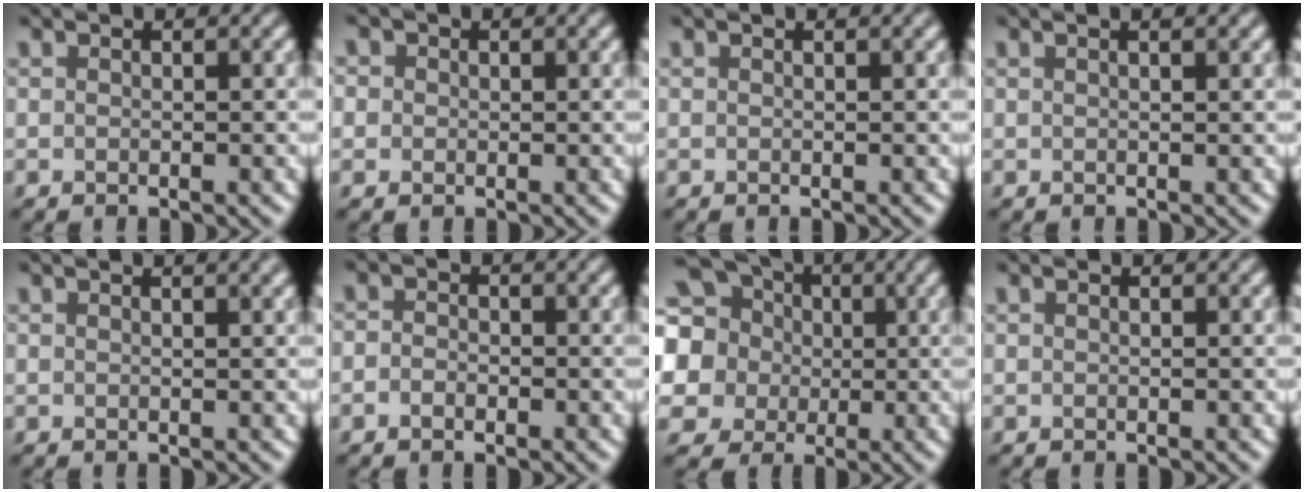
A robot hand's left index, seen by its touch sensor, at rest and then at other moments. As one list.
[{"total": 3.0, "force": [1.3, 2.4, 1.3], "torque": [-0.018, 0.016, 0.003]}, {"total": 0.6, "force": [0.3, 0.1, 0.4], "torque": [-0.003, 0.006, 0.004]}, {"total": 2.8, "force": [1.6, 1.2, 2.0], "torque": [-0.007, 0.007, -0.005]}, {"total": 2.1, "force": [1.2, 0.7, 1.5], "torque": [-0.009, 0.001, 0.009]}, {"total": 1.5, "force": [-0.5, 1.2, 0.8], "torque": [-0.008, 0.001, -0.020]}, {"total": 15.8, "force": [3.5, 14.3, 5.9], "torque": [-0.178, 0.013, 0.030]}, {"total": 0.0}]